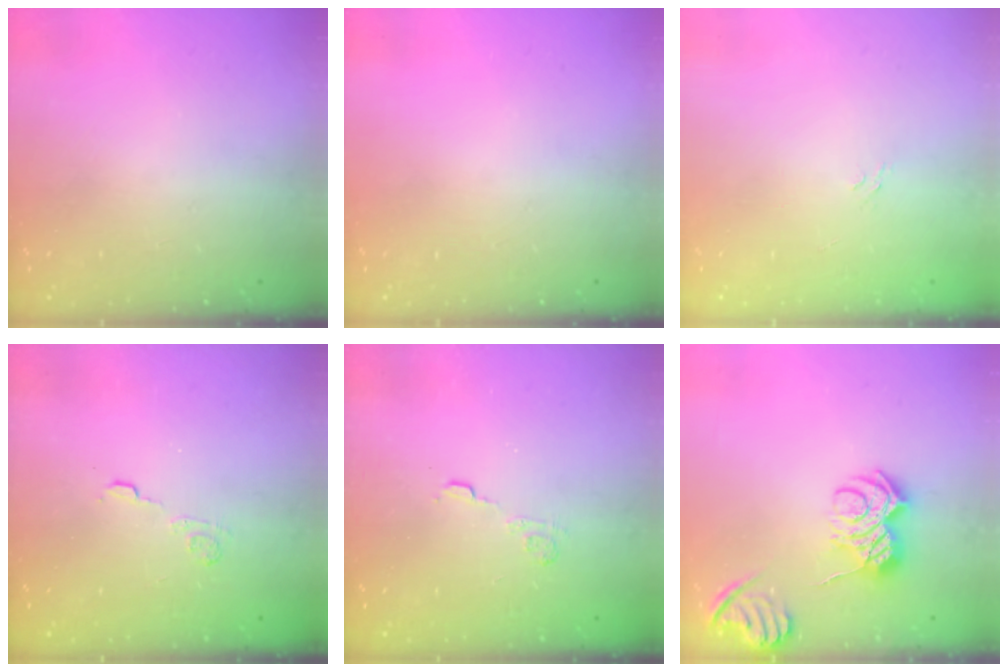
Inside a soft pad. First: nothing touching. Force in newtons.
{"total": 0.0}
{"total": 2.9, "press": 2.6, "slide": 1.1}
{"total": 2.9, "press": 2.4, "slide": 1.5}
{"total": 3.0, "press": 2.6, "slide": 1.4}
{"total": 8.9, "press": 8.9, "slide": 0.9}